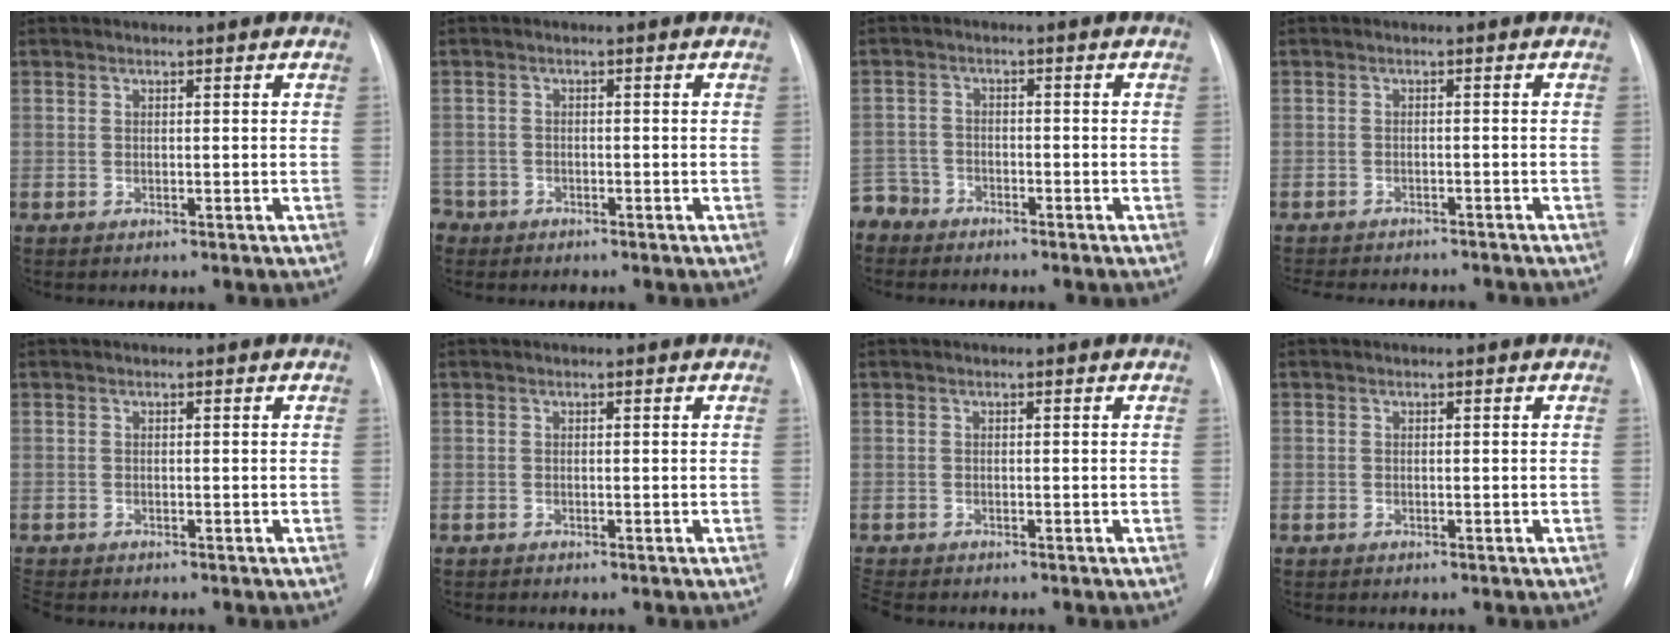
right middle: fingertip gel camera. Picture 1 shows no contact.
{"total": 3.3, "force": [-2.4, 2.2, -0.2], "torque": [0.002, 0.004, -0.049]}
{"total": 4.6, "force": [-4.0, 2.2, -0.6], "torque": [0.017, -0.003, -0.083]}
{"total": 11.5, "force": [-10.4, 3.2, 3.8], "torque": [-0.069, -0.001, -0.128]}
{"total": 1.9, "force": [-1.7, 0.7, 0.6], "torque": [-0.010, -0.004, -0.024]}
{"total": 0.0}
{"total": 2.3, "force": [-2.0, 0.8, 0.8], "torque": [-0.014, -0.007, -0.031]}
{"total": 0.0}